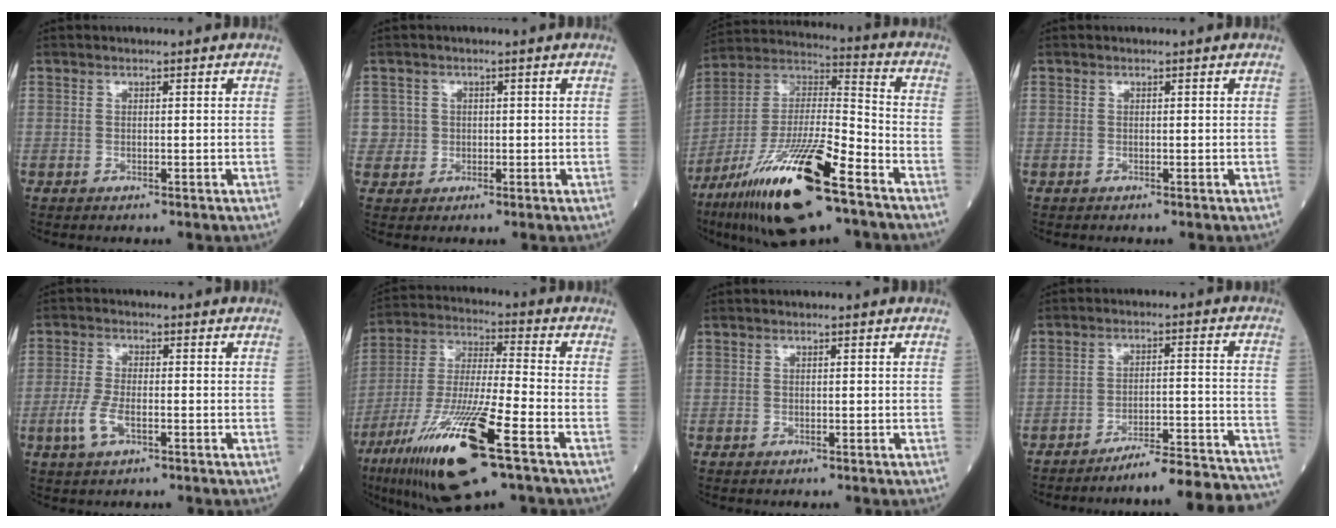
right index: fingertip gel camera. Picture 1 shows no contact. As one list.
[{"total": 2.5, "force": [0.4, 2.5, -0.3], "torque": [0.021, 0.004, 0.003]}, {"total": 22.0, "force": [-12.7, 3.5, 17.5], "torque": [-0.342, -0.034, -0.226]}, {"total": 0.0}, {"total": 4.6, "force": [-1.5, 1.7, 3.9], "torque": [-0.088, -0.003, -0.032]}, {"total": 19.6, "force": [-9.9, 1.8, 16.8], "torque": [-0.346, -0.045, -0.178]}, {"total": 0.0}, {"total": 17.7, "force": [-17.1, -0.7, 4.3], "torque": [-0.017, 0.011, -0.224]}]